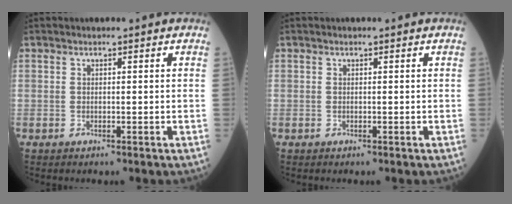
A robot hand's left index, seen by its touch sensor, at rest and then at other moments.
{"total": 0.0}